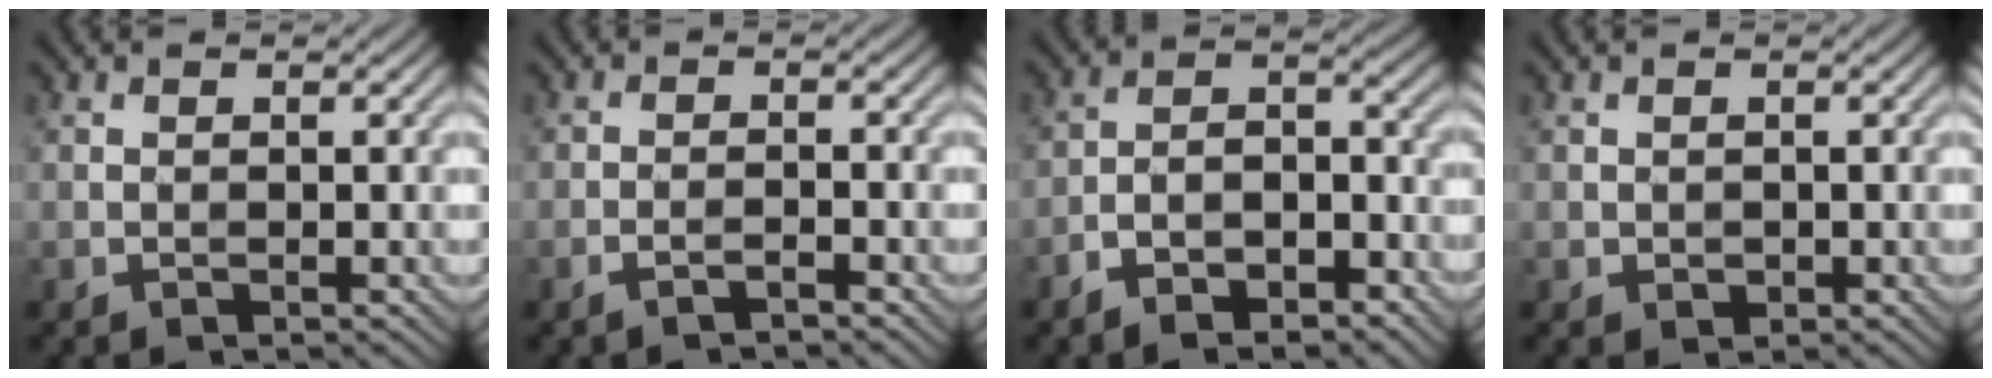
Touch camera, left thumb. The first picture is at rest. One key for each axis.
{"total": 2.0, "fx": -1.5, "fy": 0.3, "fz": 1.2, "tx": -0.024, "ty": 0.004, "tz": -0.032}
{"total": 6.9, "fx": -4.7, "fy": 2.9, "fz": 4.2, "tx": -0.067, "ty": 0.001, "tz": -0.090}
{"total": 0.7, "fx": 0.0, "fy": 0.7, "fz": 0.3, "tx": -0.006, "ty": -0.006, "tz": 0.001}